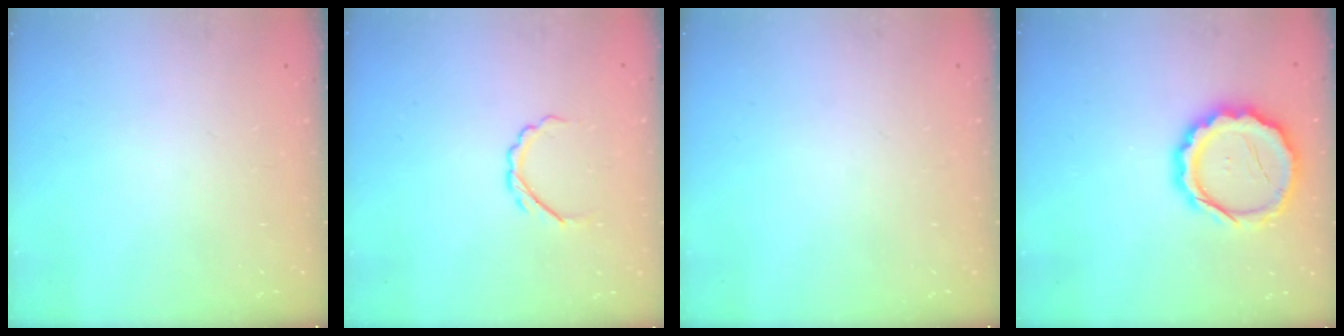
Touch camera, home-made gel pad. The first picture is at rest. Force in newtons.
{"total": 5.3, "press": 5.1, "slide": 1.6}
{"total": 0.0}
{"total": 15.0, "press": 14.6, "slide": 3.3}